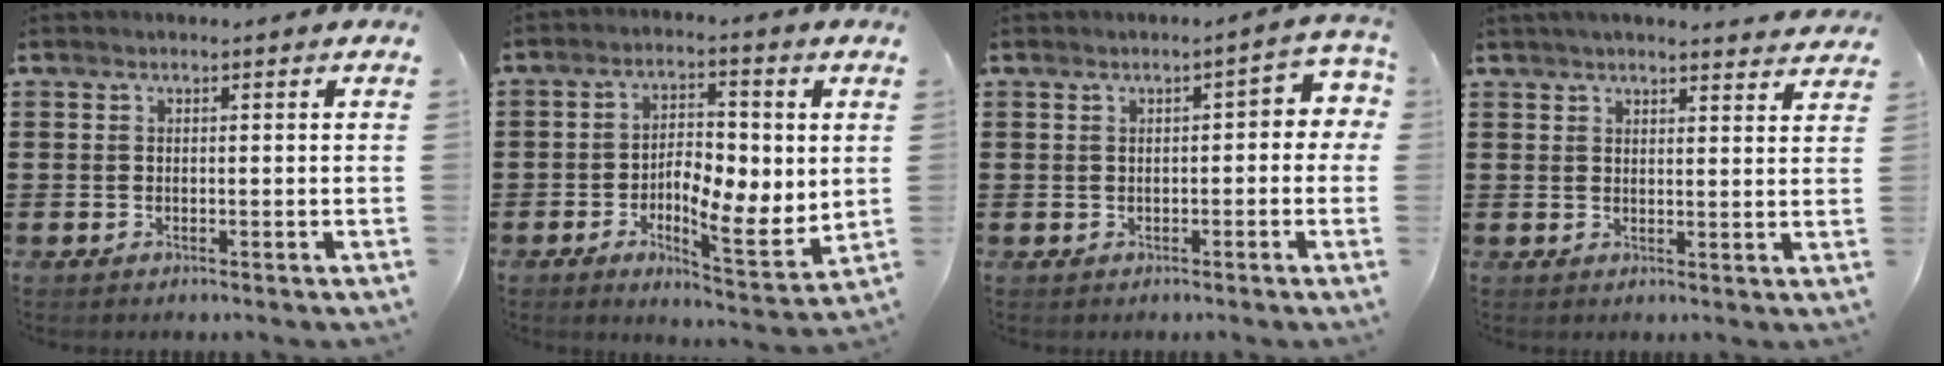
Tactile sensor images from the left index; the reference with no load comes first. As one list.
[{"total": 6.0, "force": [0.5, 2.9, 5.3], "torque": [-0.089, -0.020, 0.002]}, {"total": 3.0, "force": [0.0, 1.2, 2.7], "torque": [-0.037, 0.001, -0.008]}, {"total": 3.1, "force": [3.0, -0.1, 0.6], "torque": [-0.021, -0.009, 0.054]}]